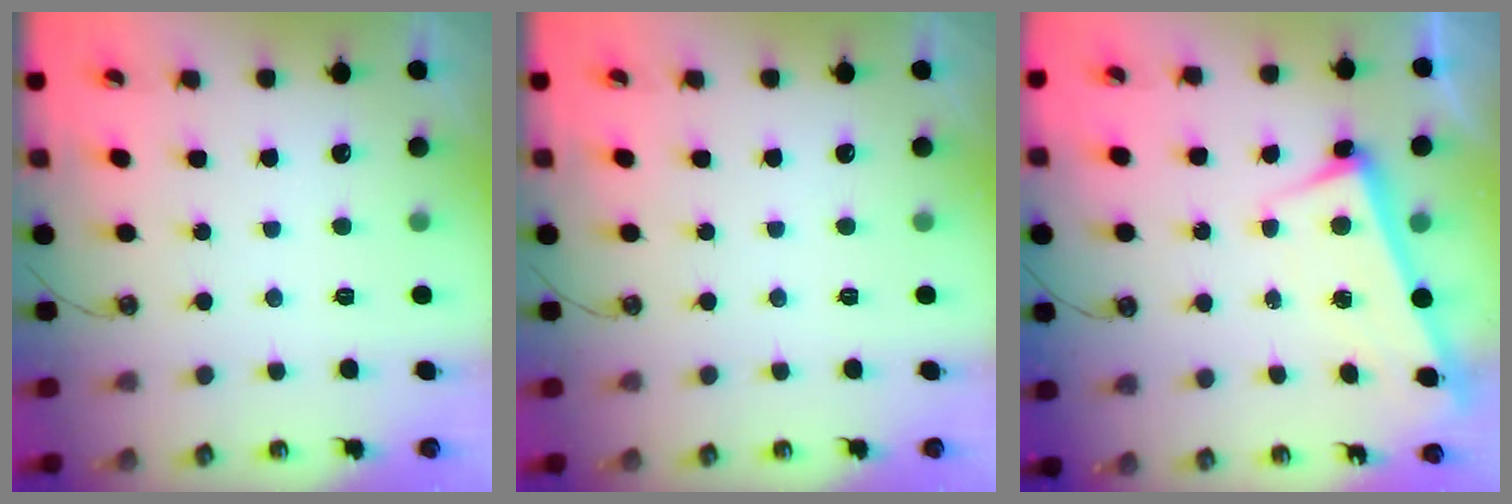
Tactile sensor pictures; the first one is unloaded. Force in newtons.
{"total": 0.0}
{"total": 2.8, "press": 2.7, "slide": 0.7}